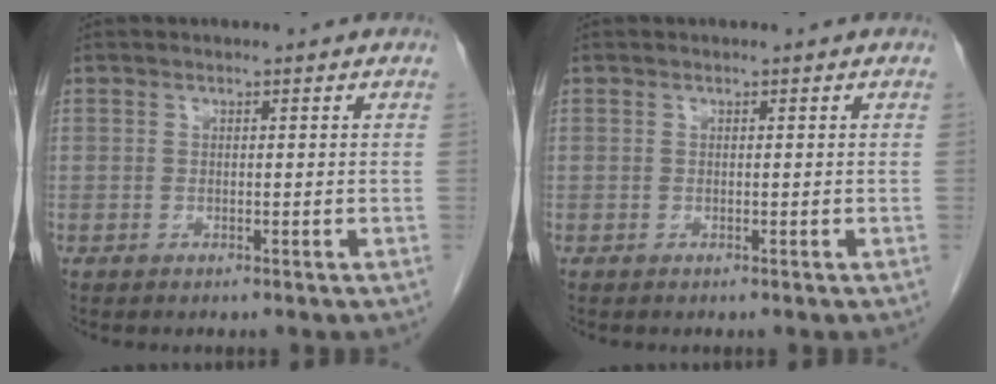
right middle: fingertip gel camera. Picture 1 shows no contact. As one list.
[{"total": 0.0}]